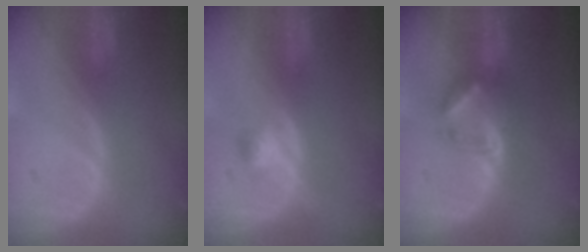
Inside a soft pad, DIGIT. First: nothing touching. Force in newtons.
{"total": 2.4, "press": 2.1, "slide": 1.1}
{"total": 5.9, "press": 5.4, "slide": 2.5}